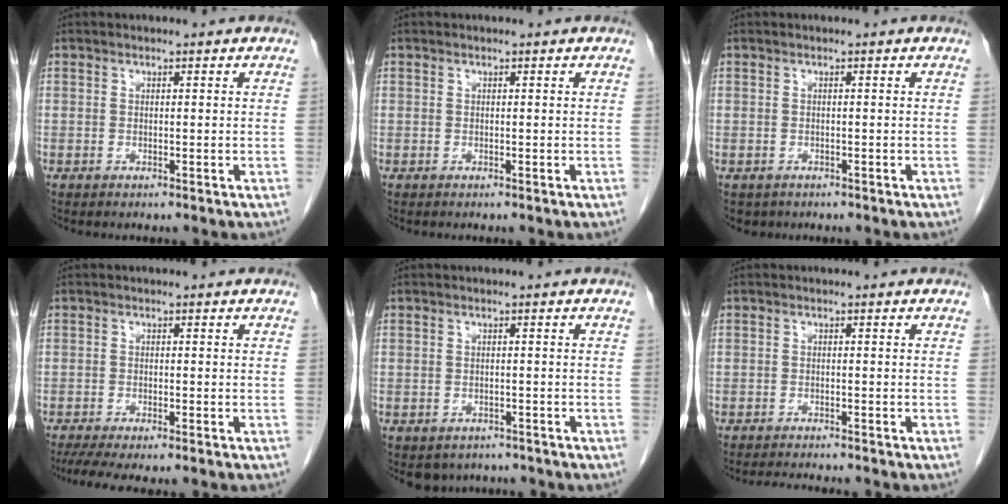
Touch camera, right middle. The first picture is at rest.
{"total": 0.0}
{"total": 2.0, "force": [-1.3, 1.4, 0.3], "torque": [-0.009, 0.001, -0.016]}
{"total": 5.8, "force": [-4.6, 0.5, 3.4], "torque": [-0.050, -0.013, -0.075]}
{"total": 3.8, "force": [-3.1, 2.1, 0.4], "torque": [0.001, 0.006, -0.039]}
{"total": 3.6, "force": [-3.4, 0.1, 1.1], "torque": [-0.015, -0.011, -0.051]}